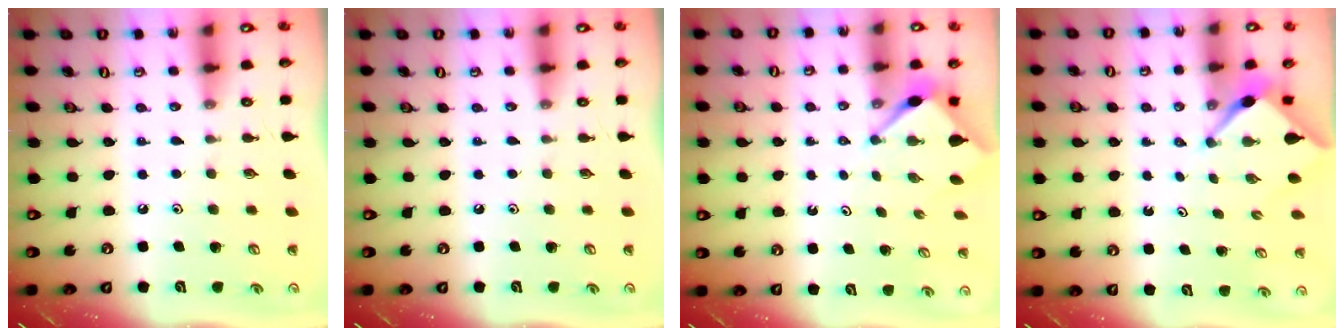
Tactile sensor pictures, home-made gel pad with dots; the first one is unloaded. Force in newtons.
{"total": 0.0}
{"total": 3.0, "press": 3.0, "slide": 0.3}
{"total": 2.7, "press": 2.7, "slide": 0.3}